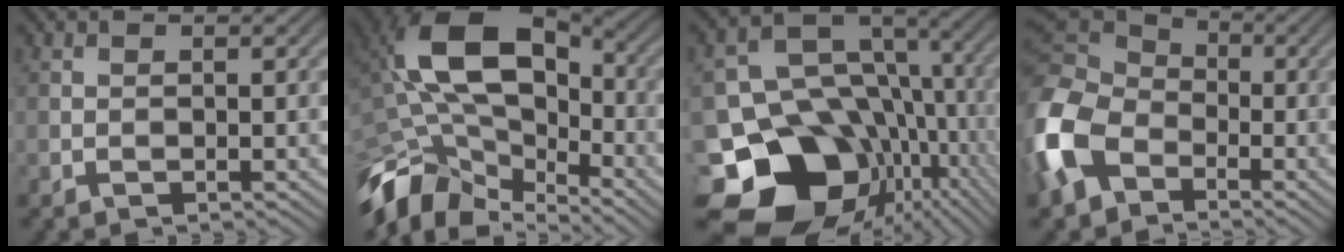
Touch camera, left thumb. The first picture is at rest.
{"total": 14.6, "force": [-3.4, 9.2, 10.8], "torque": [-0.218, 0.005, -0.080]}
{"total": 19.1, "force": [-6.9, 15.1, 9.3], "torque": [-0.191, -0.026, -0.096]}
{"total": 12.8, "force": [-4.2, 9.2, 7.8], "torque": [-0.231, -0.020, -0.102]}